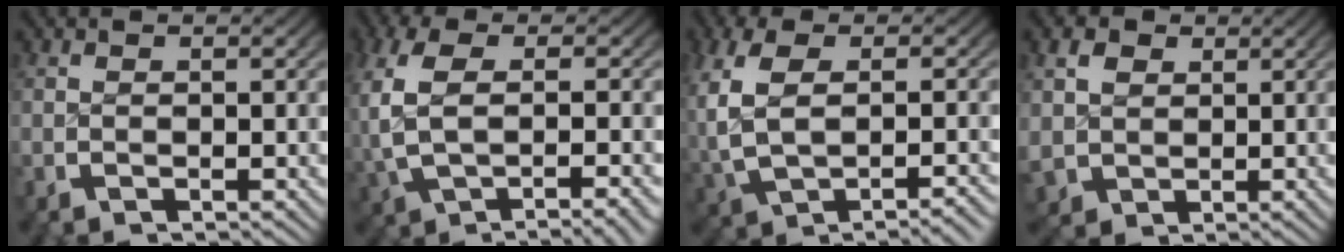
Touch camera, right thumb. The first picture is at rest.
{"total": 7.5, "force": [-1.8, 3.6, 6.3], "torque": [-0.149, -0.012, -0.015]}
{"total": 6.3, "force": [-0.9, 3.2, 5.3], "torque": [-0.134, -0.009, 0.004]}
{"total": 4.3, "force": [1.2, 3.8, 1.7], "torque": [-0.040, -0.019, 0.033]}